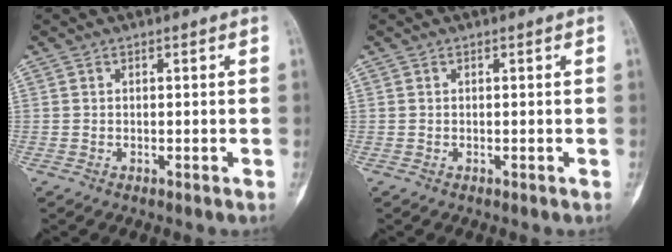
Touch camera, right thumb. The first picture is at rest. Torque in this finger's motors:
{"motor_torque": [0.07, -0.07, 0.06, -0.06, 0.00]}